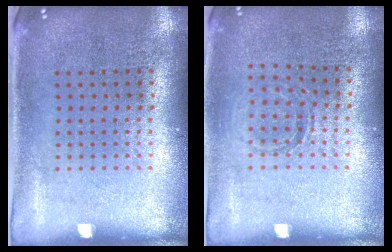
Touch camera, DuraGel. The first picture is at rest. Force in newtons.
{"total": 0.8, "press": 0.8, "slide": 0.3}